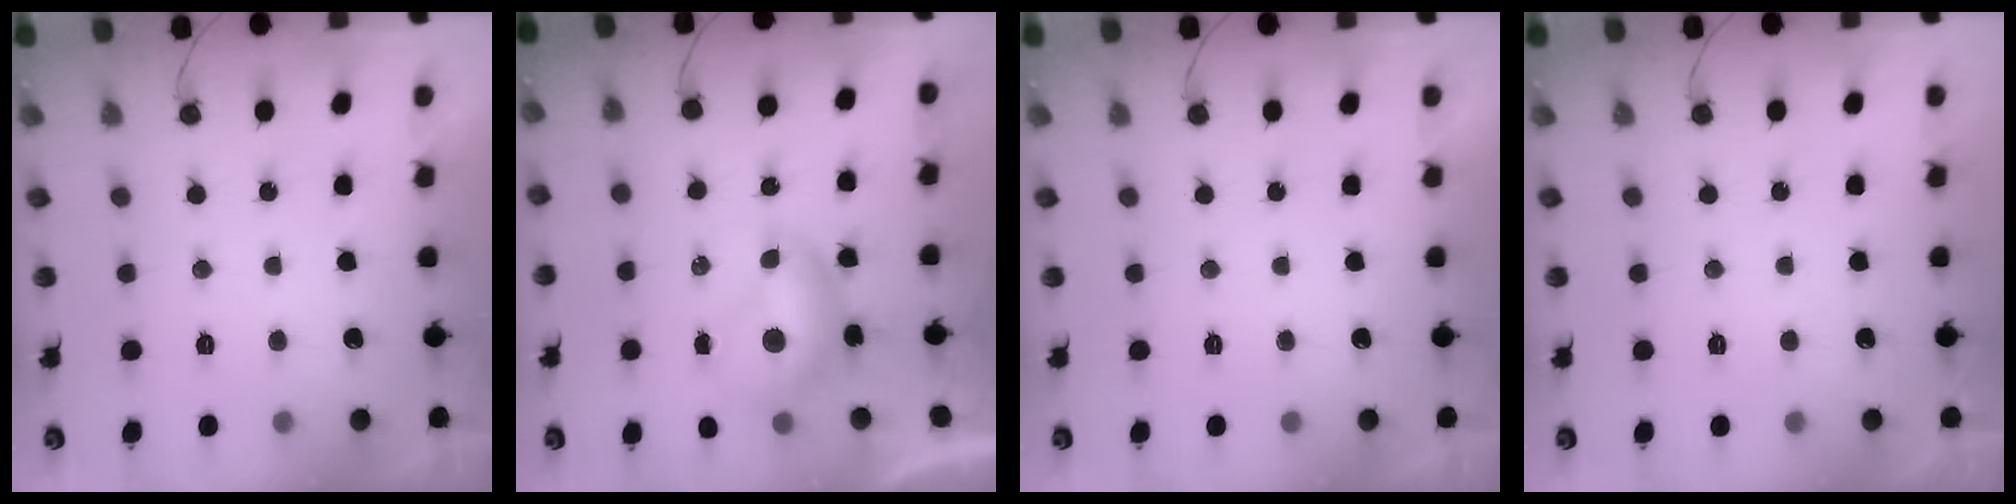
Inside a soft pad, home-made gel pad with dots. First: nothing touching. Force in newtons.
{"total": 6.1, "press": 6.1, "slide": 0.6}
{"total": 0.0}
{"total": 0.0}